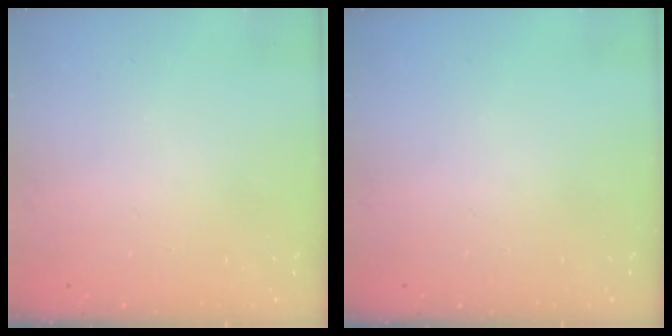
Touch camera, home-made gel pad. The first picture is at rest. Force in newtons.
{"total": 0.0}